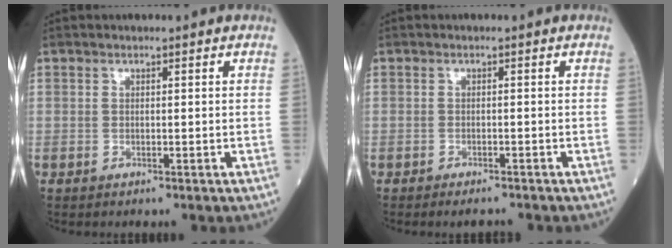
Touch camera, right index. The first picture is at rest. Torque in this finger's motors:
{"motor_torque": [0.01, -0.15, -0.02, -0.02]}